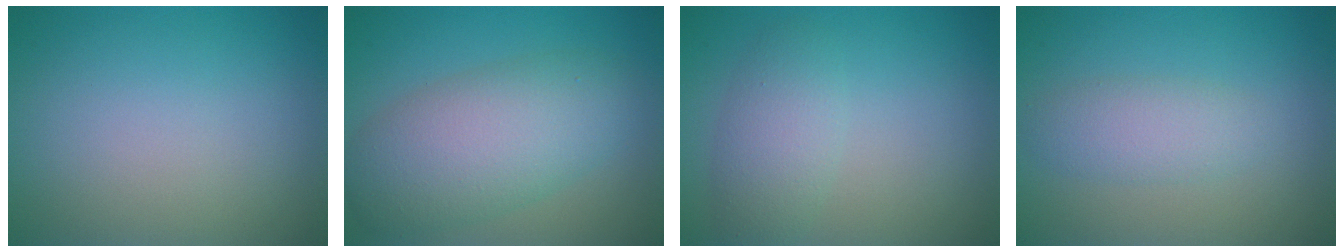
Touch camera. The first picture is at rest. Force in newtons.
{"total": 7.3, "press": 7.3, "slide": 0.1}
{"total": 2.9, "press": 2.9, "slide": 0.0}
{"total": 2.5, "press": 2.5, "slide": 0.0}